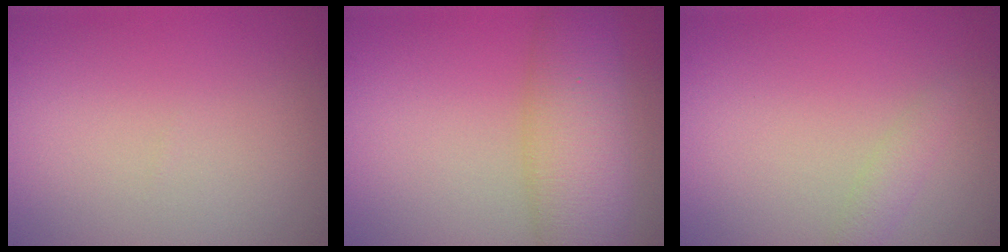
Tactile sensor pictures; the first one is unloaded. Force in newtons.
{"total": 7.0, "press": 7.0, "slide": 0.2}
{"total": 1.2, "press": 1.2, "slide": 0.1}